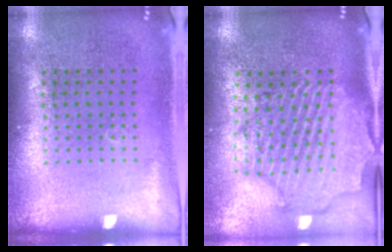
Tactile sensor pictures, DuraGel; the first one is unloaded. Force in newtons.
{"total": 2.6, "press": 2.4, "slide": 1.1}